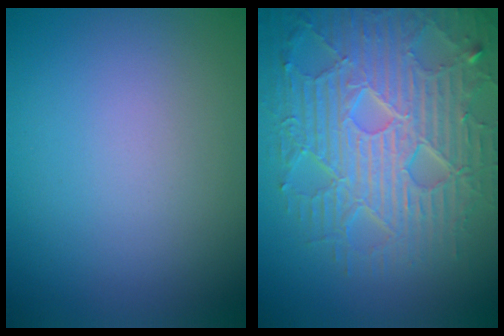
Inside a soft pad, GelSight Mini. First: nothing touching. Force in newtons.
{"total": 9.0, "press": 6.4, "slide": 6.3}